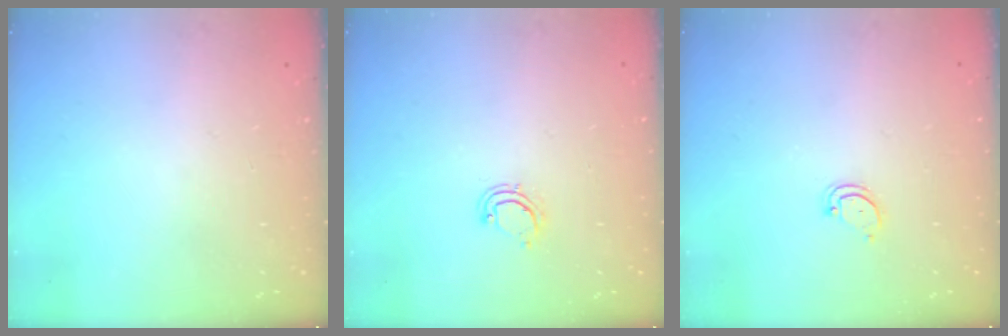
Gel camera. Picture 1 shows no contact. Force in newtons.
{"total": 4.6, "press": 4.6, "slide": 0.3}
{"total": 2.8, "press": 2.8, "slide": 0.2}